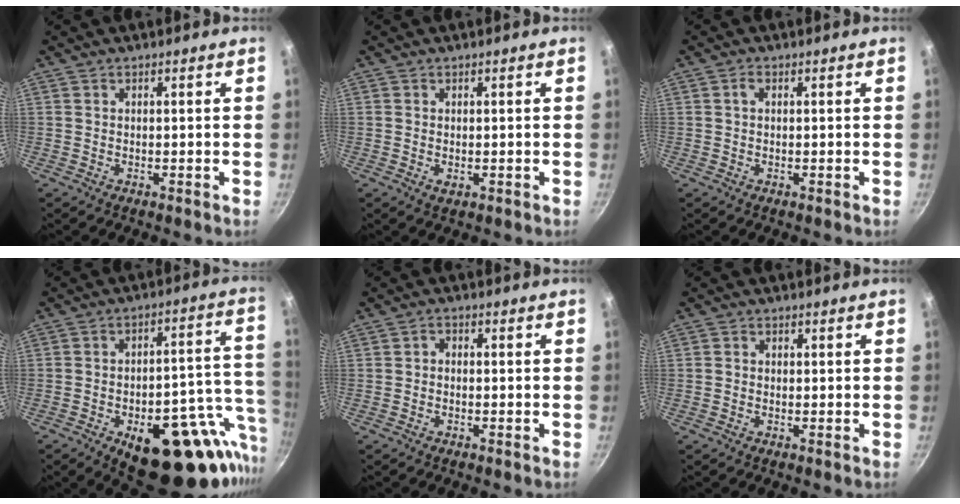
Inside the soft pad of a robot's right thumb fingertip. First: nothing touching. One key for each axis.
{"total": 1.3, "fx": -0.2, "fy": 0.9, "fz": 0.9, "tx": -0.016, "ty": -0.002, "tz": -0.002}
{"total": 1.1, "fx": 0.1, "fy": 0.7, "fz": 0.8, "tx": -0.017, "ty": 0.005, "tz": 0.001}
{"total": 25.2, "fx": -9.6, "fy": 12.0, "fz": 20.0, "tx": -0.203, "ty": 0.026, "tz": -0.120}
{"total": 1.5, "fx": -0.6, "fy": 1.1, "fz": 0.9, "tx": -0.018, "ty": 0.010, "tz": -0.014}
{"total": 1.0, "fx": -0.1, "fy": 0.9, "fz": 0.4, "tx": -0.007, "ty": 0.005, "tz": -0.003}